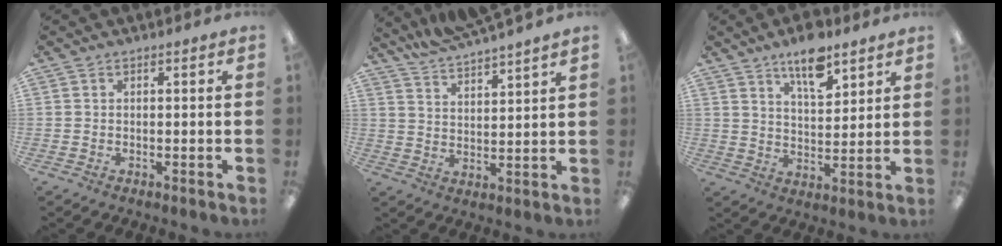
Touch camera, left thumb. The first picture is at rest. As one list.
[{"total": 6.9, "force": [6.7, -0.2, 1.2], "torque": [-0.047, -0.046, 0.123]}, {"total": 10.2, "force": [7.5, 3.9, 5.7], "torque": [-0.083, -0.041, 0.128]}]